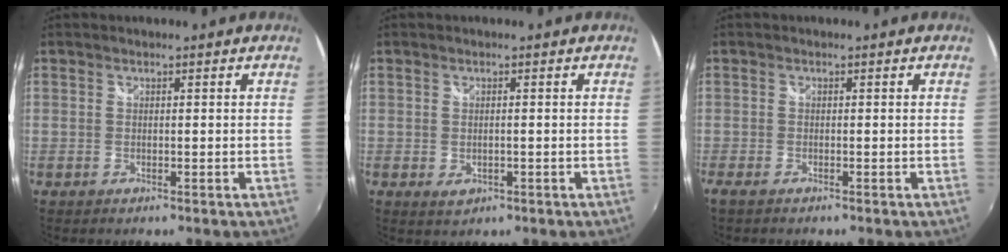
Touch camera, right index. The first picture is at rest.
{"total": 2.5, "force": [-0.5, 1.5, 2.0], "torque": [-0.035, -0.006, -0.003]}
{"total": 1.6, "force": [-1.4, 0.3, 0.8], "torque": [-0.018, -0.008, -0.027]}